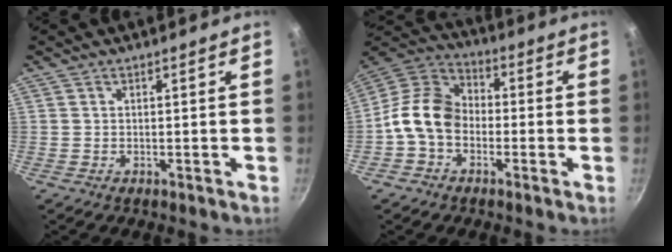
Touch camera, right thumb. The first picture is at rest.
{"total": 11.4, "force": [-2.4, 8.6, 7.1], "torque": [-0.099, 0.038, -0.071]}